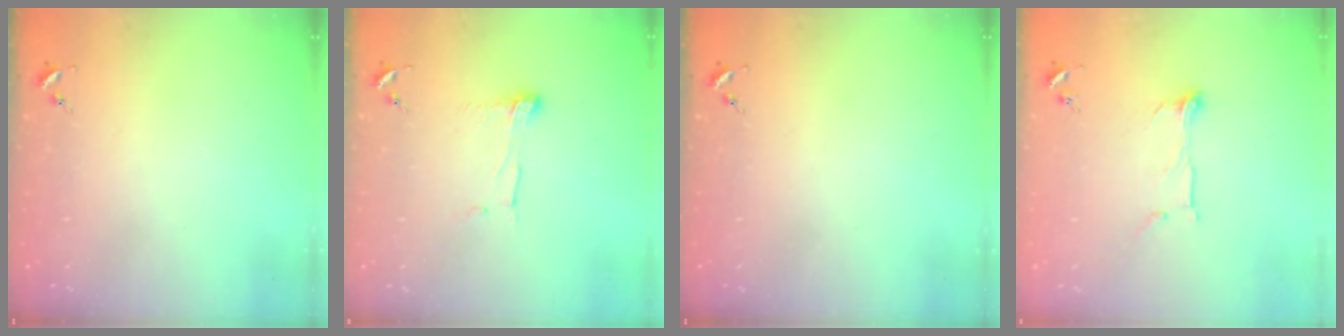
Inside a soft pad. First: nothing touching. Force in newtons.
{"total": 7.0, "press": 7.0, "slide": 0.2}
{"total": 0.0}
{"total": 7.1, "press": 7.1, "slide": 0.3}